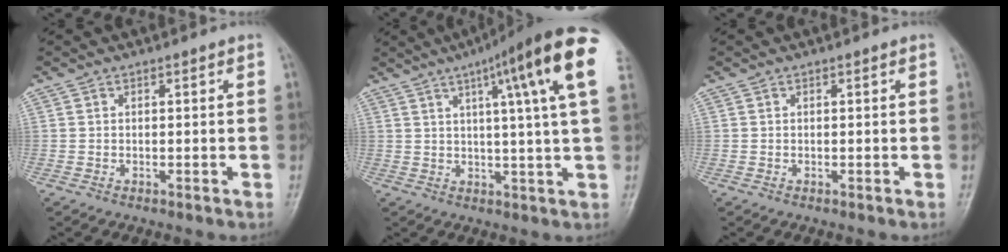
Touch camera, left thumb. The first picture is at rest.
{"total": 18.4, "force": [8.1, 1.6, 16.4], "torque": [-0.228, -0.007, 0.097]}
{"total": 0.0}